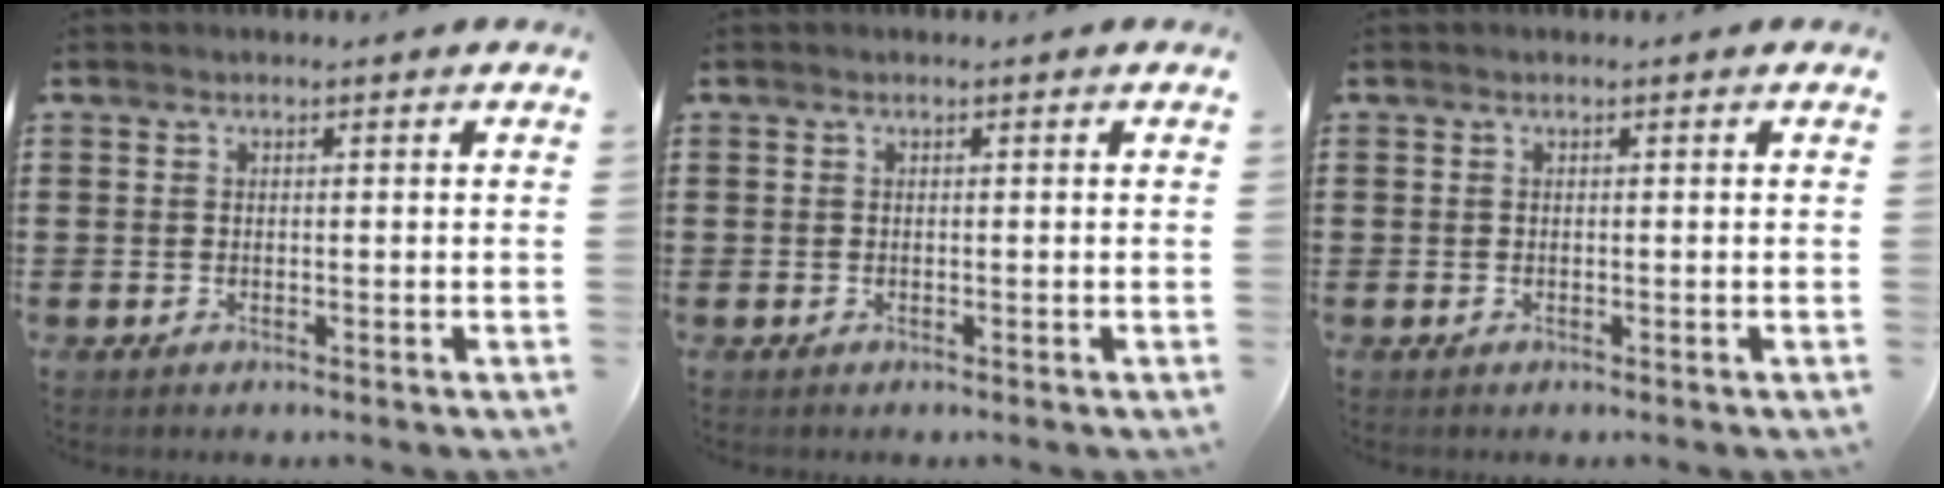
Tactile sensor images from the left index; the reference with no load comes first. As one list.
[{"total": 0.0}, {"total": 0.0}]